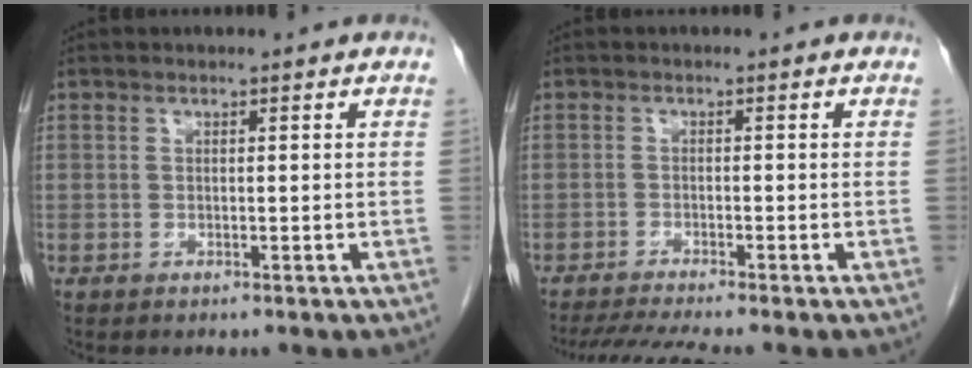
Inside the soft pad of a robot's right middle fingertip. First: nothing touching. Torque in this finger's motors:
{"motor_torque": [0.03, -0.02, 0.01, 0.00]}